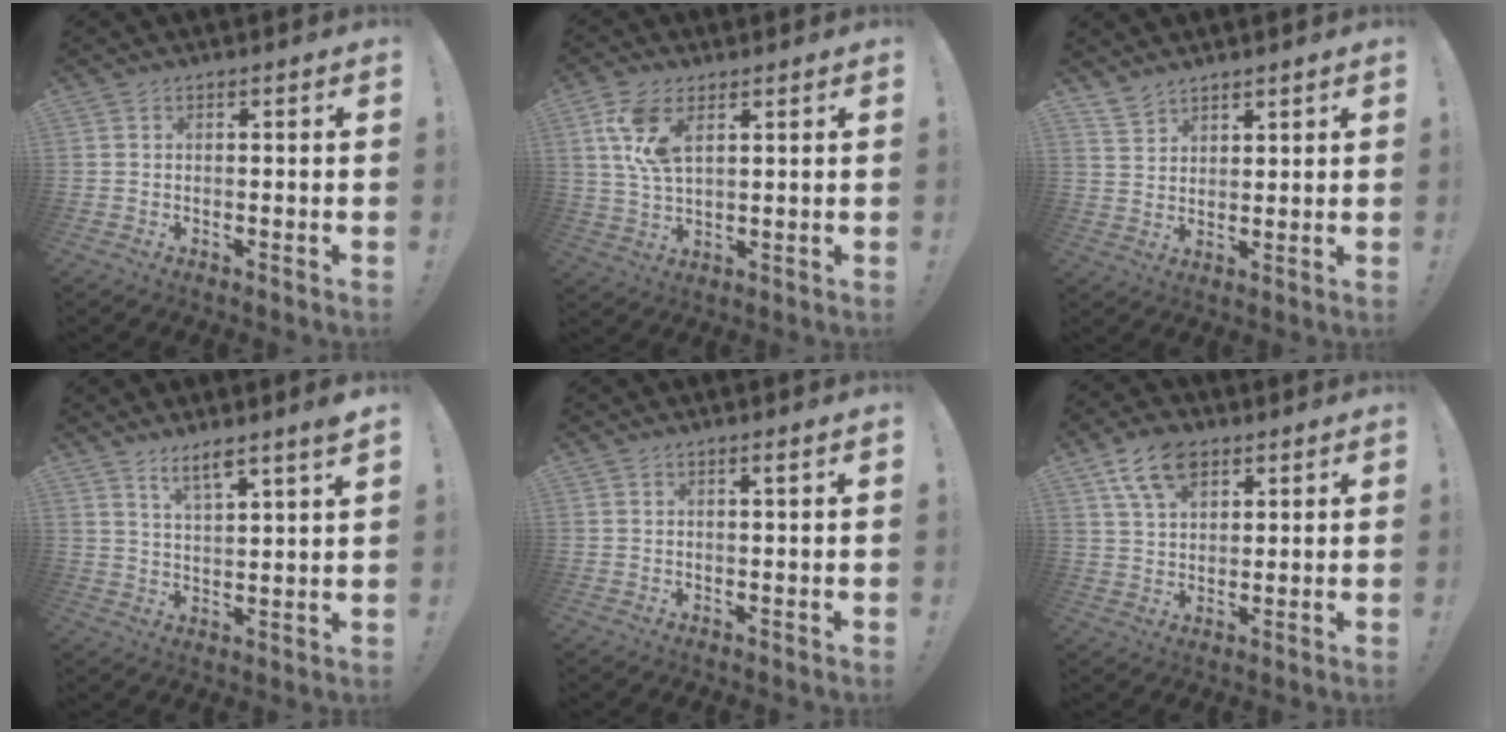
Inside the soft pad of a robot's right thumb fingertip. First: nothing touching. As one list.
[{"total": 9.4, "force": [4.3, 4.5, 7.0], "torque": [-0.140, -0.012, 0.079]}, {"total": 4.9, "force": [4.3, 2.2, 0.8], "torque": [-0.024, -0.025, 0.083]}, {"total": 6.7, "force": [5.5, 0.2, 3.9], "torque": [-0.066, -0.035, 0.091]}, {"total": 1.5, "force": [0.6, -0.4, 1.3], "torque": [-0.026, 0.000, 0.009]}, {"total": 11.0, "force": [6.2, 6.5, 6.2], "torque": [-0.108, -0.012, 0.119]}]